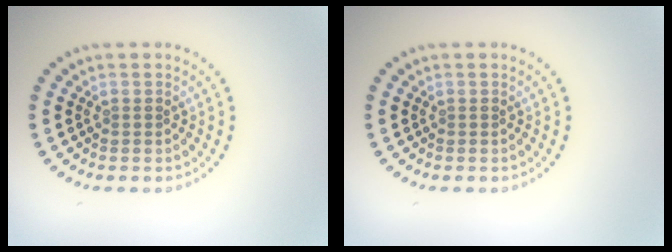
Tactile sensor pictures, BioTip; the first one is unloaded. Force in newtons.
{"total": 0.0}